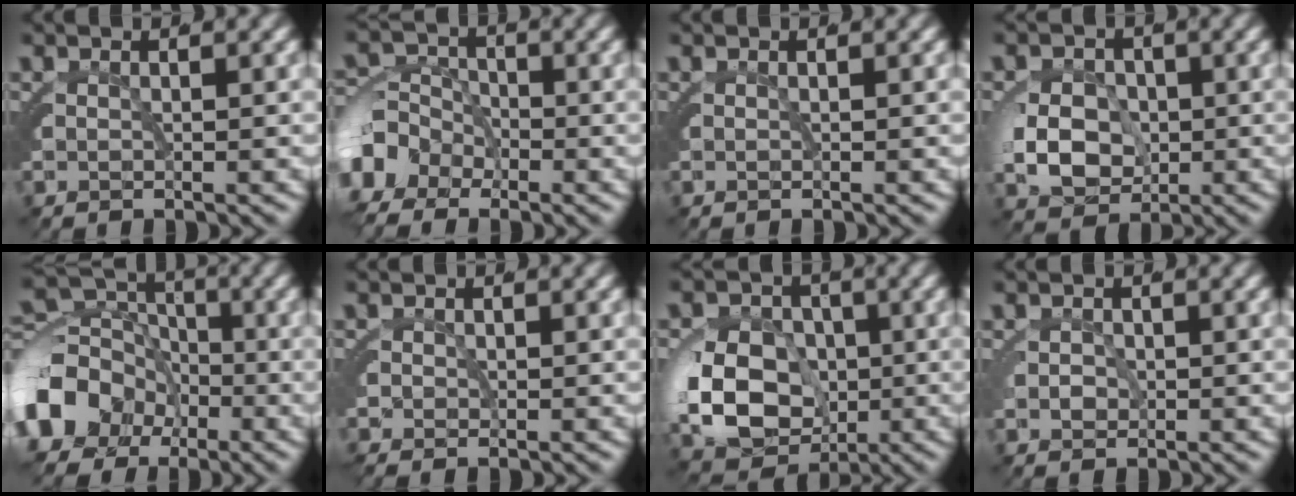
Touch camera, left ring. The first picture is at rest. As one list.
[{"total": 5.0, "force": [-2.0, 3.9, 2.4], "torque": [-0.049, -0.018, -0.029]}, {"total": 0.0}, {"total": 4.8, "force": [-0.4, 4.0, 2.7], "torque": [-0.046, -0.011, 0.001]}, {"total": 8.6, "force": [-2.1, 7.0, 4.4], "torque": [-0.082, -0.022, -0.033]}, {"total": 0.7, "force": [-0.3, 0.6, 0.2], "torque": [-0.004, -0.002, -0.005]}, {"total": 10.6, "force": [-0.9, 8.7, 5.9], "torque": [-0.113, -0.029, -0.010]}, {"total": 0.5, "force": [0.2, 0.4, 0.2], "torque": [-0.004, -0.002, 0.005]}]